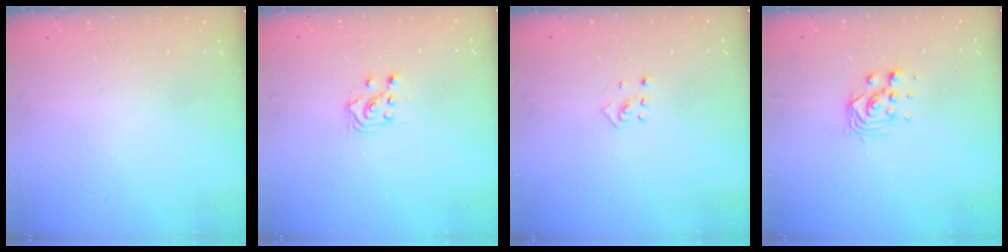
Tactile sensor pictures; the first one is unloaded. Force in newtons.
{"total": 5.0, "press": 5.0, "slide": 0.8}
{"total": 2.0, "press": 1.9, "slide": 0.8}
{"total": 3.9, "press": 3.8, "slide": 0.8}